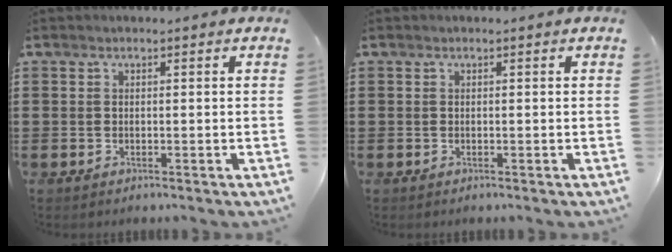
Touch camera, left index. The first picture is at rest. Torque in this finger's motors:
{"motor_torque": [-0.01, -0.01, 0.00, 0.00]}